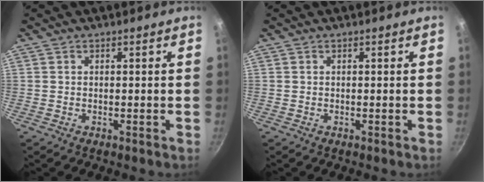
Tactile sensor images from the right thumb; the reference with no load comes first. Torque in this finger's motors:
{"motor_torque": [0.00, 0.00, 0.00, 0.00, 0.03]}